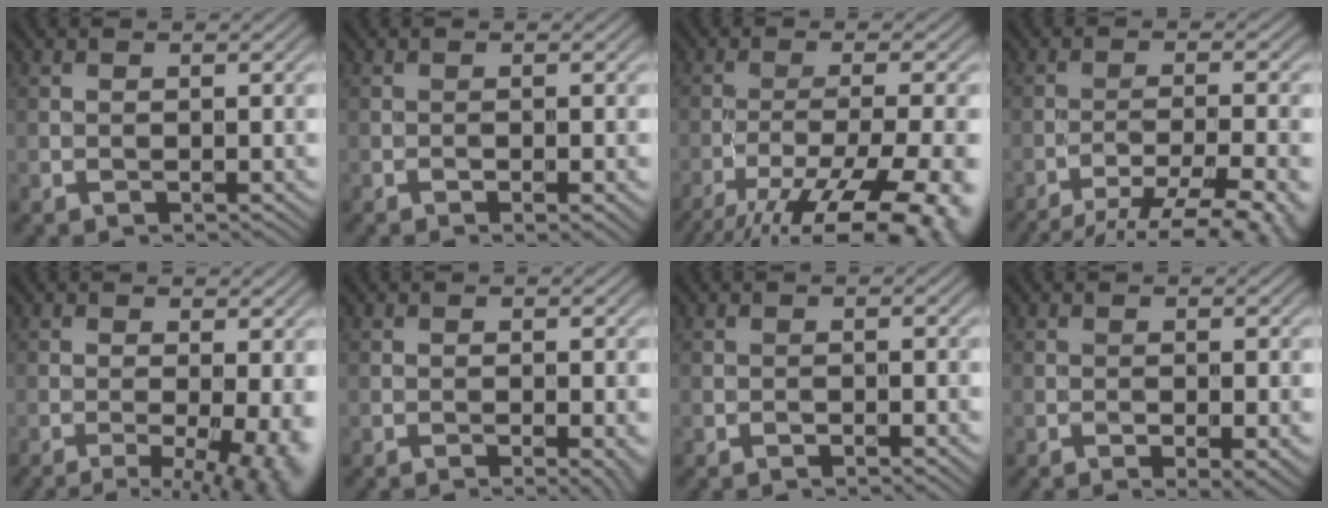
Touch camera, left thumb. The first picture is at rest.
{"total": 1.5, "force": [-0.7, 0.2, 1.4], "torque": [-0.028, -0.003, -0.010]}
{"total": 15.2, "force": [-10.1, 3.3, 10.8], "torque": [-0.174, -0.028, -0.143]}
{"total": 10.6, "force": [-8.4, 2.0, 6.1], "torque": [-0.095, -0.010, -0.107]}
{"total": 8.8, "force": [-2.4, 2.5, 8.1], "torque": [-0.099, -0.004, -0.026]}
{"total": 2.1, "force": [-0.6, 0.2, 2.0], "torque": [-0.032, -0.006, -0.010]}
{"total": 0.8, "force": [-0.5, 0.0, 0.6], "torque": [-0.014, -0.002, -0.007]}
{"total": 2.6, "force": [-0.9, 0.6, 2.4], "torque": [-0.043, -0.007, -0.013]}